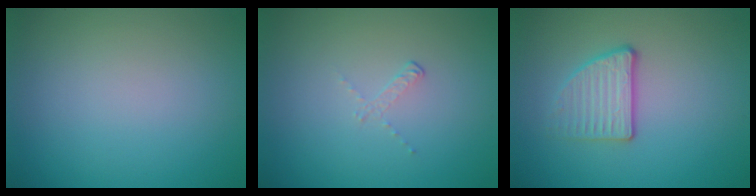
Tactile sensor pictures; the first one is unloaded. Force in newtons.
{"total": 0.8, "press": 0.3, "slide": 0.7}
{"total": 2.8, "press": 2.3, "slide": 1.5}